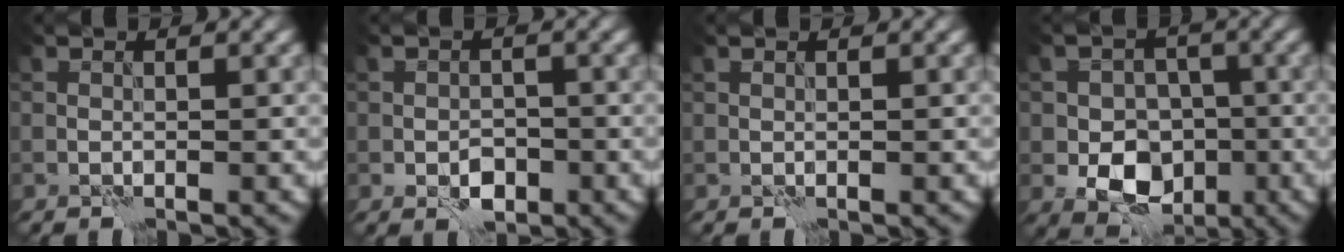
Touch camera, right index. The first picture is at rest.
{"total": 2.4, "force": [-1.0, 1.7, 1.3], "torque": [-0.019, -0.001, -0.018]}
{"total": 0.0}
{"total": 7.4, "force": [-2.1, 5.8, 4.2], "torque": [-0.042, -0.005, -0.045]}